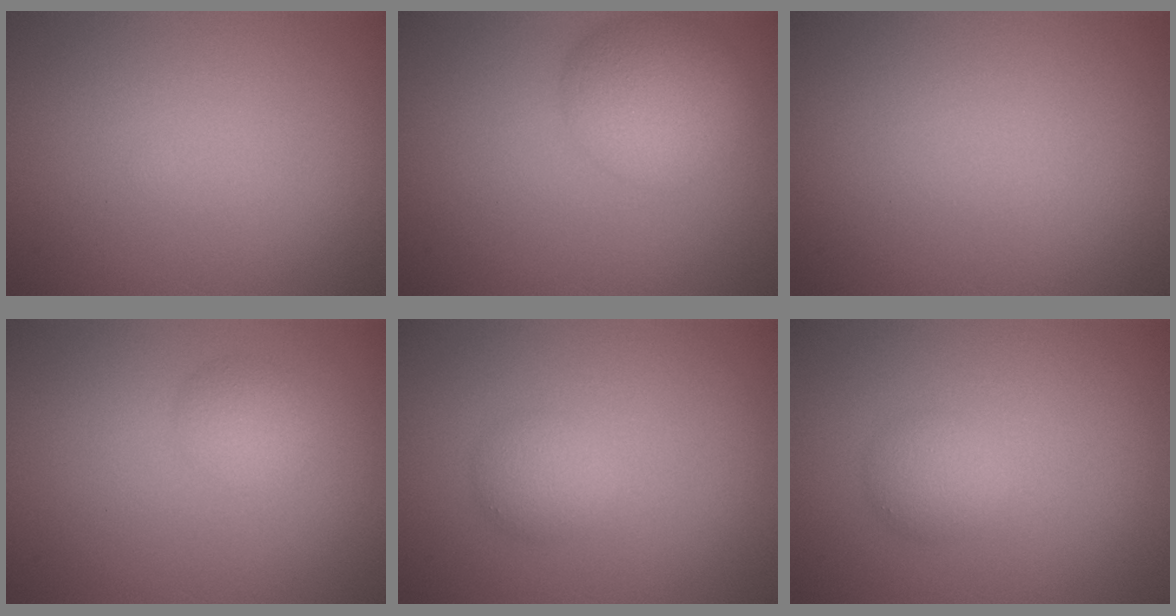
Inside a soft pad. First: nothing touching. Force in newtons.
{"total": 5.2, "press": 5.2, "slide": 0.3}
{"total": 0.0}
{"total": 2.0, "press": 2.0, "slide": 0.0}
{"total": 1.8, "press": 1.8, "slide": 0.1}
{"total": 1.8, "press": 1.8, "slide": 0.1}